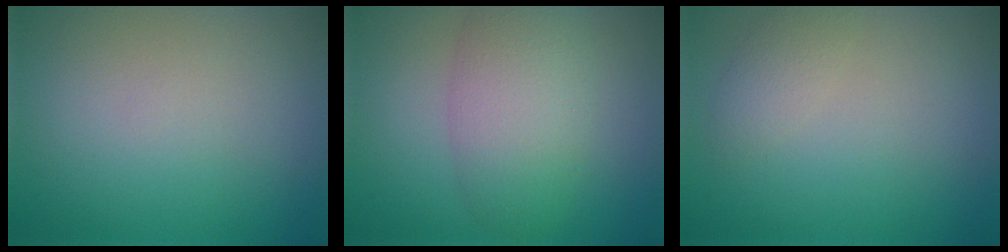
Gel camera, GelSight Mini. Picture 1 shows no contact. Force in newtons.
{"total": 5.4, "press": 5.4, "slide": 0.2}
{"total": 1.5, "press": 1.5, "slide": 0.1}